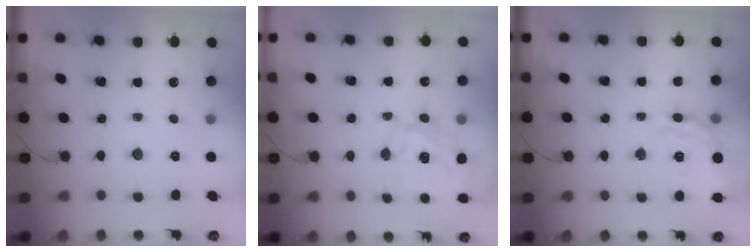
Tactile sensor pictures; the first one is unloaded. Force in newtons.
{"total": 2.1, "press": 0.6, "slide": 2.0}
{"total": 18.6, "press": 18.4, "slide": 2.4}